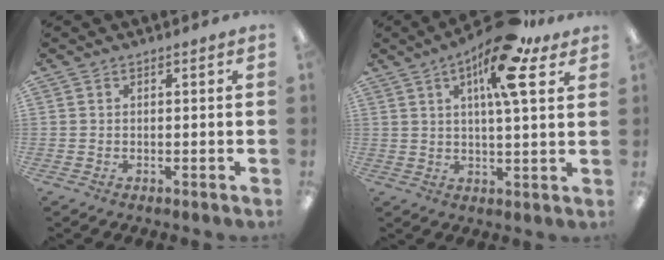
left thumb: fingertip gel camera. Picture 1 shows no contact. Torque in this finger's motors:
{"motor_torque": [0.56, 0.12, -0.15, 0.18, 0.12]}